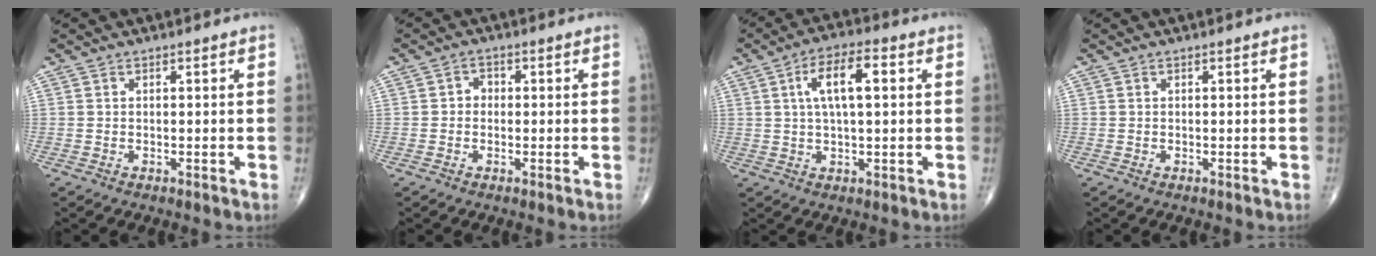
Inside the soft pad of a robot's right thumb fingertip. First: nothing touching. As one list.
[{"total": 1.9, "force": [-0.2, 1.6, 0.9], "torque": [0.000, 0.008, -0.009]}, {"total": 8.9, "force": [2.1, 3.3, 8.0], "torque": [-0.140, 0.015, 0.031]}, {"total": 0.0}]